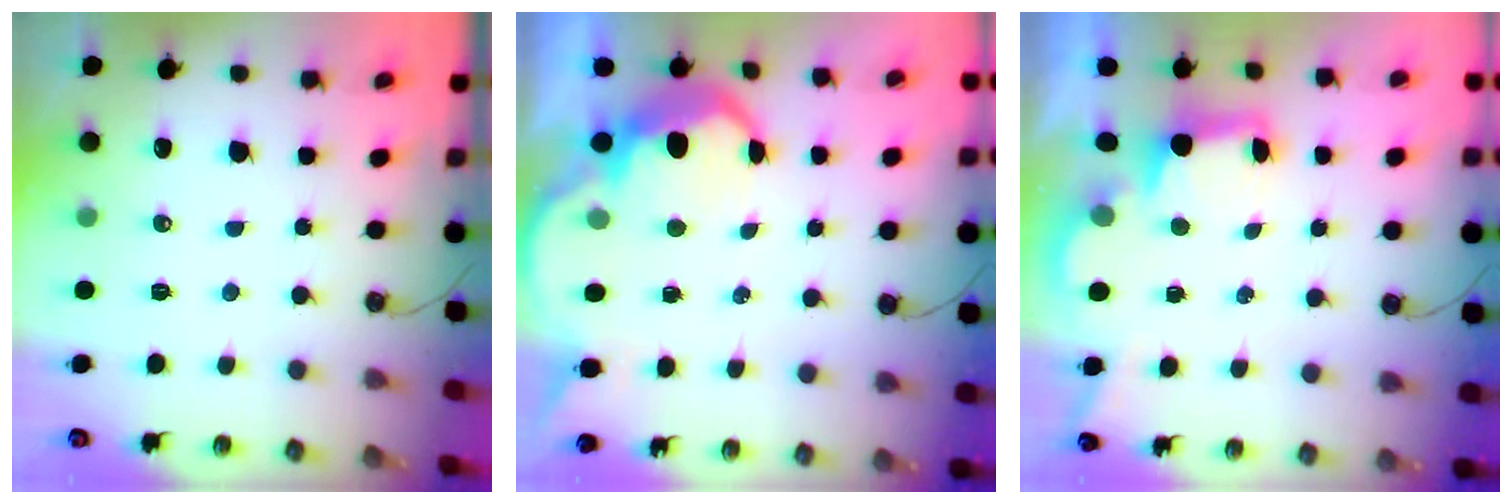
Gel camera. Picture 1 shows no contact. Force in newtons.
{"total": 7.1, "press": 7.1, "slide": 0.5}
{"total": 2.7, "press": 2.6, "slide": 0.7}